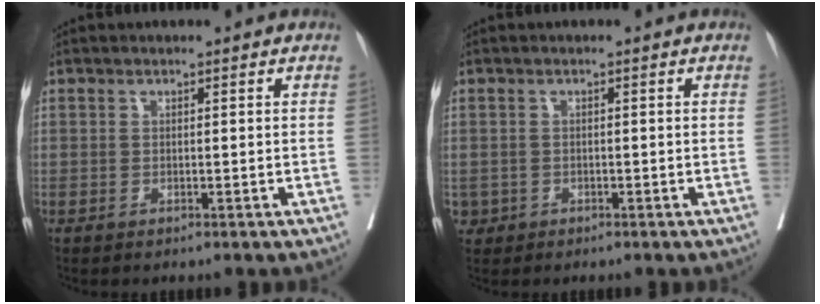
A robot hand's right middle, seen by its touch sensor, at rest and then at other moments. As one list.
[{"total": 1.6, "force": [-0.6, 1.5, 0.3], "torque": [-0.005, 0.004, -0.007]}]